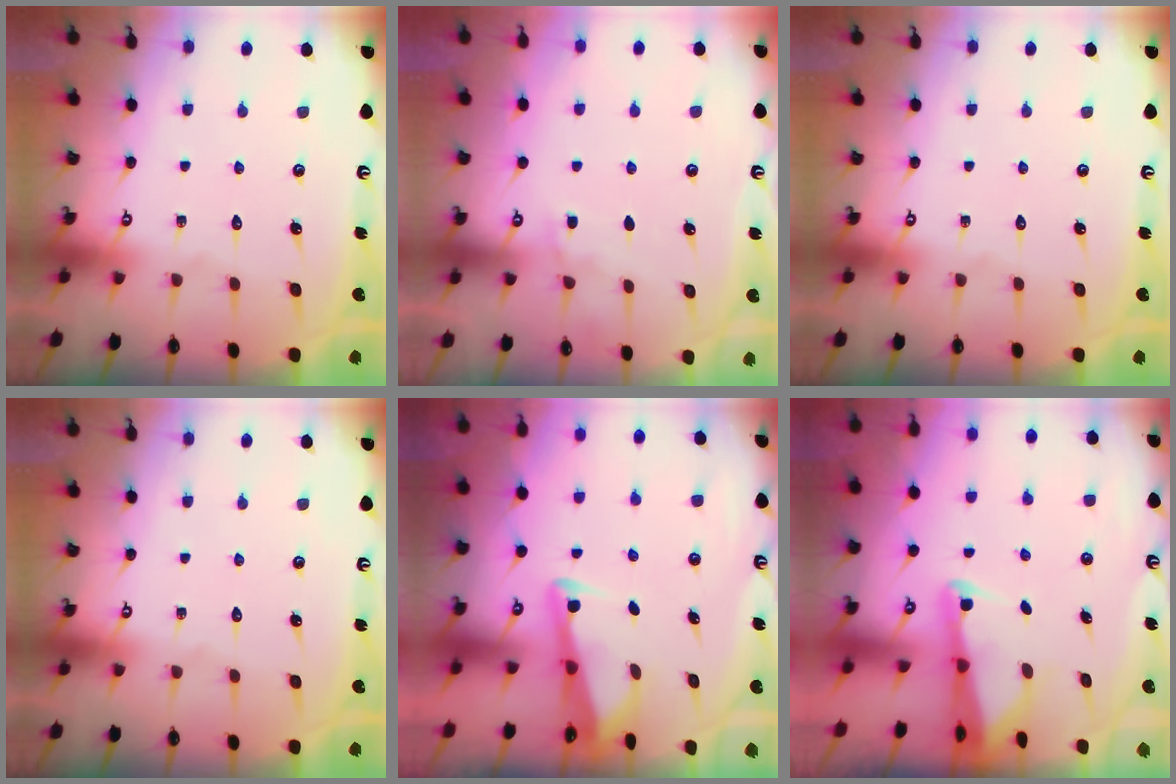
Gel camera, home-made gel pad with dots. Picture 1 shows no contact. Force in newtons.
{"total": 4.9, "press": 4.9, "slide": 0.5}
{"total": 0.0}
{"total": 0.0}
{"total": 3.0, "press": 3.0, "slide": 0.3}
{"total": 2.6, "press": 2.6, "slide": 0.3}